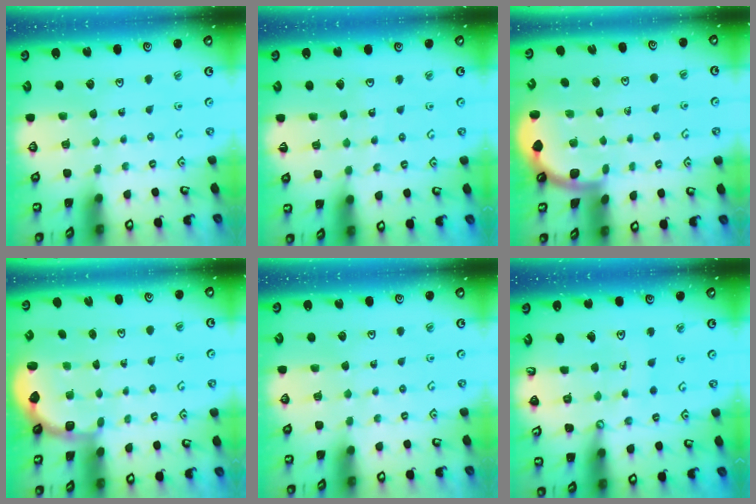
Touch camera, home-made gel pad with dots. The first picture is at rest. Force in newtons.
{"total": 2.9, "press": 2.9, "slide": 0.4}
{"total": 1.7, "press": 1.7, "slide": 0.0}
{"total": 2.9, "press": 2.0, "slide": 2.1}
{"total": 0.0}
{"total": 10.5, "press": 10.4, "slide": 1.3}